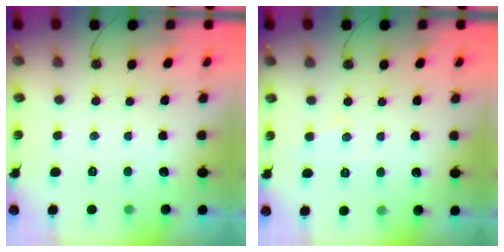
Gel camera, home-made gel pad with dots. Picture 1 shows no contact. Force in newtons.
{"total": 4.7, "press": 4.6, "slide": 0.8}